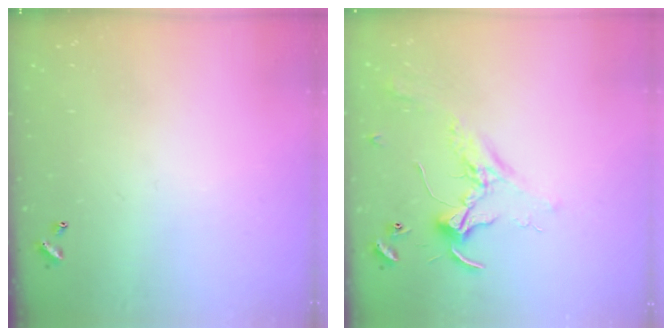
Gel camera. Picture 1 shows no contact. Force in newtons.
{"total": 2.3, "press": 2.3, "slide": 0.5}